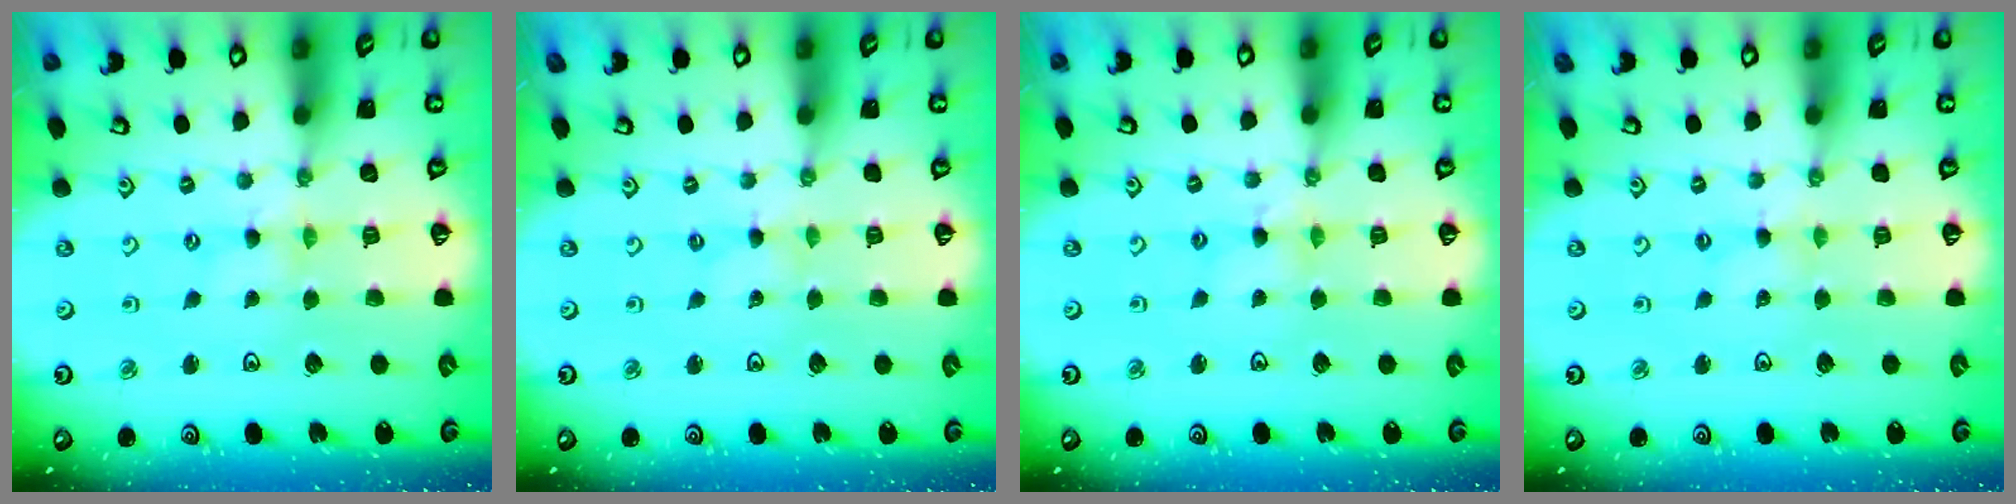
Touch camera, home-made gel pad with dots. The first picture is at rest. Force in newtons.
{"total": 0.0}
{"total": 3.6, "press": 3.6, "slide": 0.4}
{"total": 0.8, "press": 0.7, "slide": 0.3}